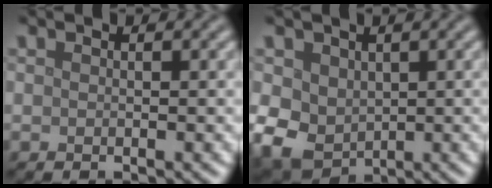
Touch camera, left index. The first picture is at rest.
{"total": 6.0, "force": [0.4, 4.9, 3.4], "torque": [-0.073, -0.003, 0.008]}